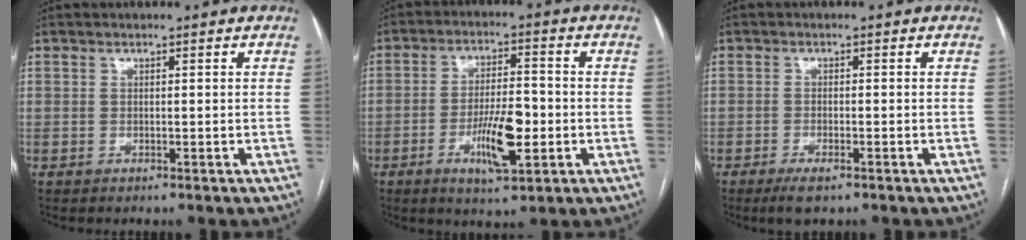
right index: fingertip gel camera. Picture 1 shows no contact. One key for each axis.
{"total": 8.6, "fx": -2.7, "fy": 2.3, "fz": 7.8, "tx": -0.142, "ty": -0.001, "tz": -0.043}
{"total": 3.3, "fx": -2.2, "fy": 0.8, "fz": 2.4, "tx": -0.046, "ty": -0.004, "tz": -0.036}